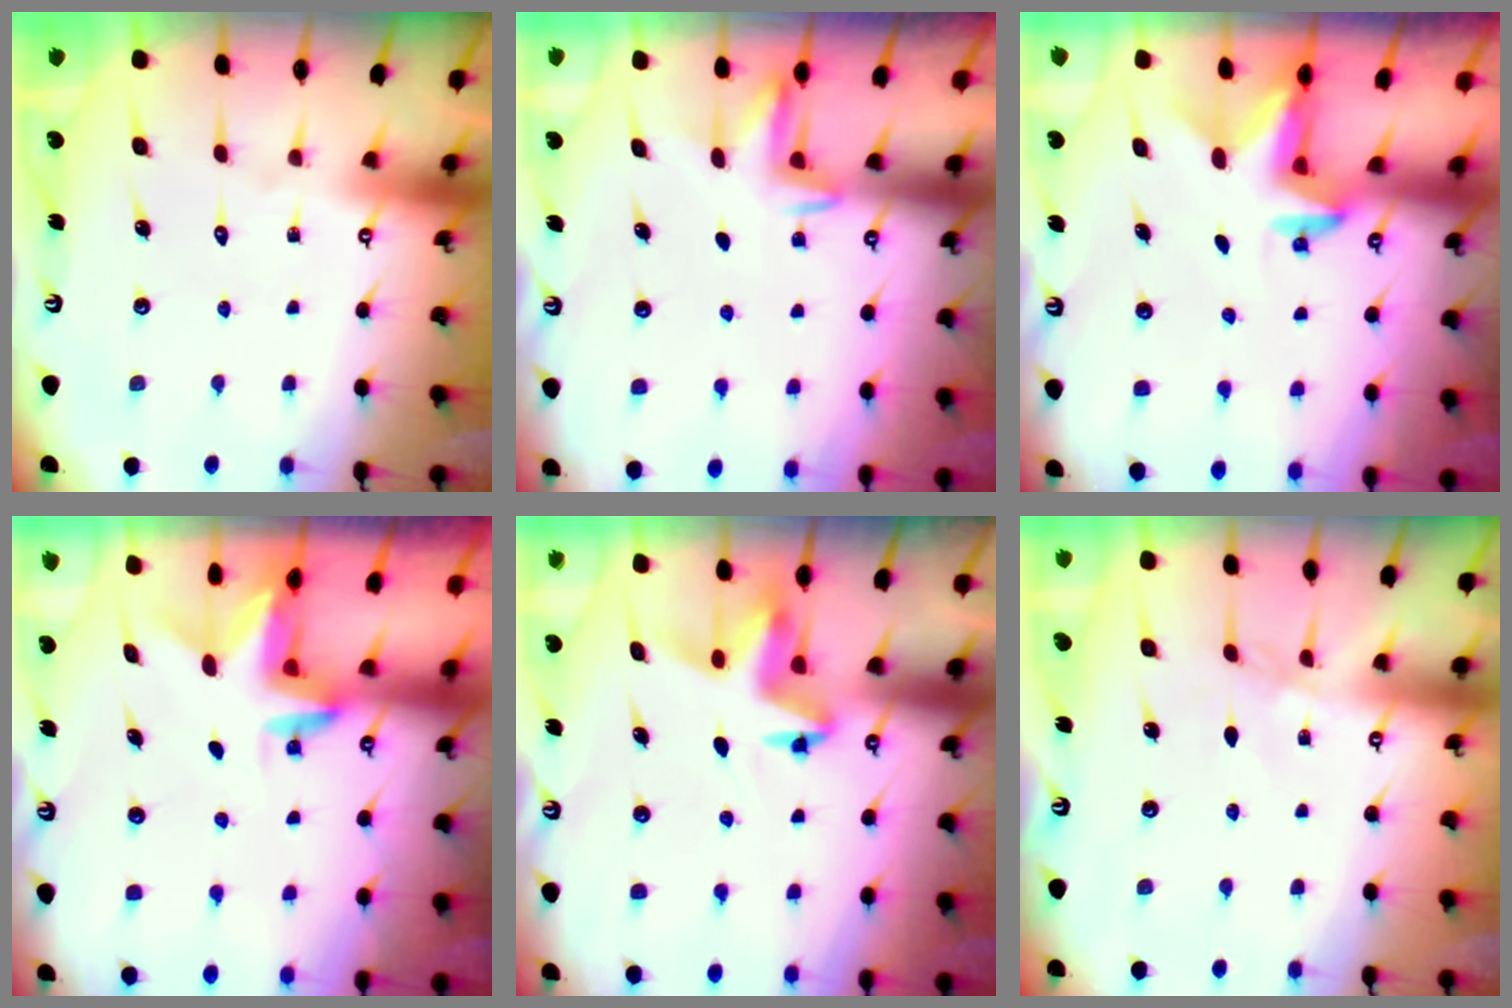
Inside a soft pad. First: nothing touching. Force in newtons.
{"total": 2.3, "press": 2.2, "slide": 0.4}
{"total": 2.5, "press": 2.4, "slide": 0.5}
{"total": 3.0, "press": 3.0, "slide": 0.2}
{"total": 5.1, "press": 5.1, "slide": 0.2}
{"total": 2.5, "press": 2.5, "slide": 0.5}